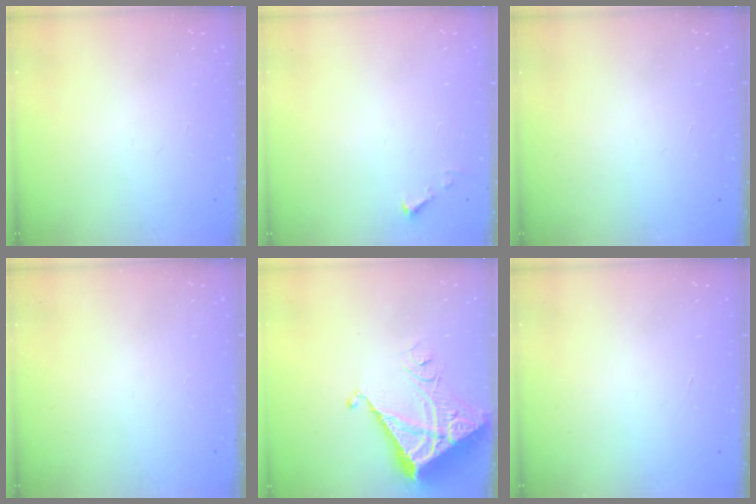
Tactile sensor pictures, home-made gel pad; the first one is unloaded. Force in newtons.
{"total": 3.7, "press": 3.6, "slide": 0.5}
{"total": 1.6, "press": 1.6, "slide": 0.1}
{"total": 0.0}
{"total": 7.4, "press": 7.3, "slide": 0.8}
{"total": 1.7, "press": 1.7, "slide": 0.1}